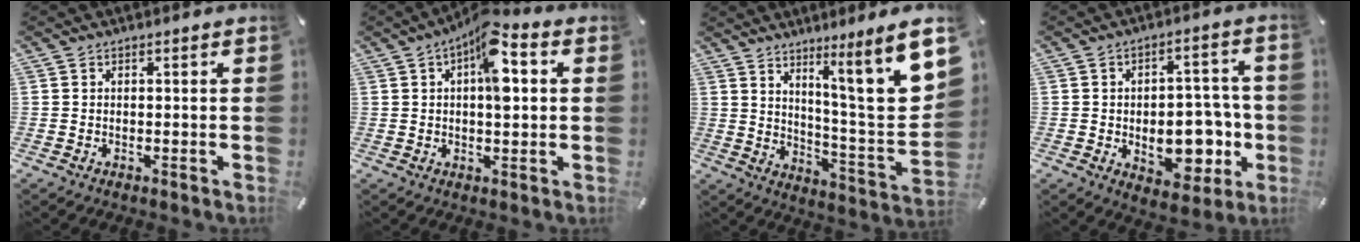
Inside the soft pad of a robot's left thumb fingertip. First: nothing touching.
{"total": 10.0, "force": [2.9, 4.3, 8.6], "torque": [-0.125, -0.012, 0.044]}
{"total": 16.2, "force": [9.2, 0.6, 13.4], "torque": [-0.195, -0.081, 0.127]}
{"total": 14.1, "force": [-2.9, 9.0, 10.4], "torque": [-0.140, 0.009, -0.039]}